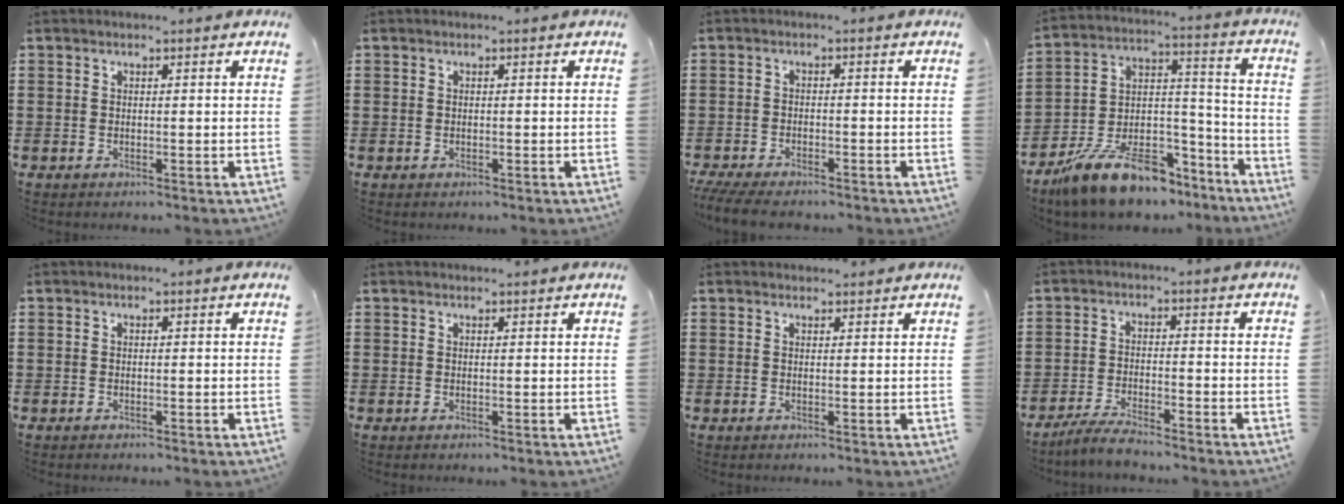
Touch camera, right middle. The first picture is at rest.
{"total": 0.0}
{"total": 3.3, "force": [-3.1, 0.3, 1.1], "torque": [-0.032, -0.006, -0.066]}
{"total": 12.3, "force": [-10.0, 4.6, 5.6], "torque": [-0.116, 0.035, -0.187]}
{"total": 0.0}
{"total": 0.5, "force": [0.5, -0.1, 0.0], "torque": [-0.002, 0.000, 0.010]}
{"total": 1.1, "force": [1.1, 0.1, -0.1], "torque": [0.000, 0.000, 0.021]}
{"total": 3.6, "force": [-3.3, 0.2, 1.4], "torque": [-0.031, 0.001, -0.068]}